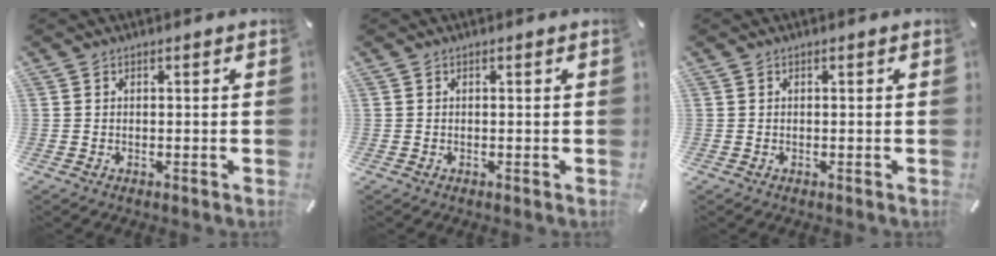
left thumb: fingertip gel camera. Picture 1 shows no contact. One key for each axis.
{"total": 0.0}
{"total": 0.0}